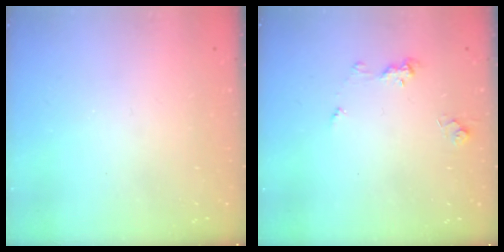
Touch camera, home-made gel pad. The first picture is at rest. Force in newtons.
{"total": 5.1, "press": 5.1, "slide": 0.5}